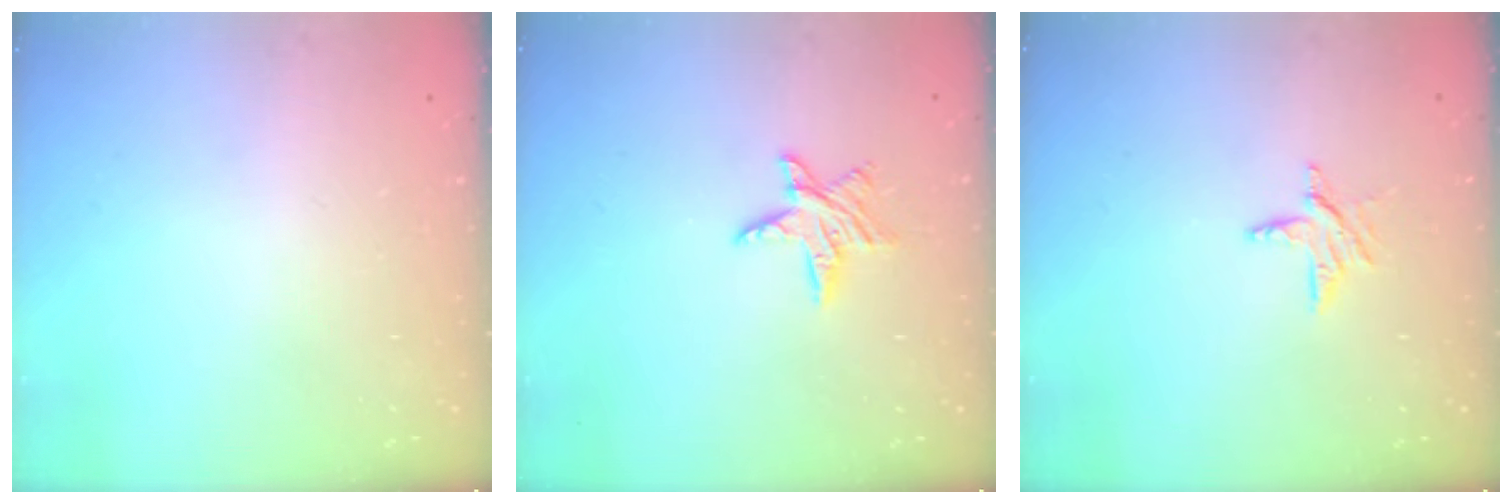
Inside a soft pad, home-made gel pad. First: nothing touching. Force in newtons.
{"total": 6.2, "press": 6.2, "slide": 0.3}
{"total": 6.3, "press": 6.3, "slide": 0.3}